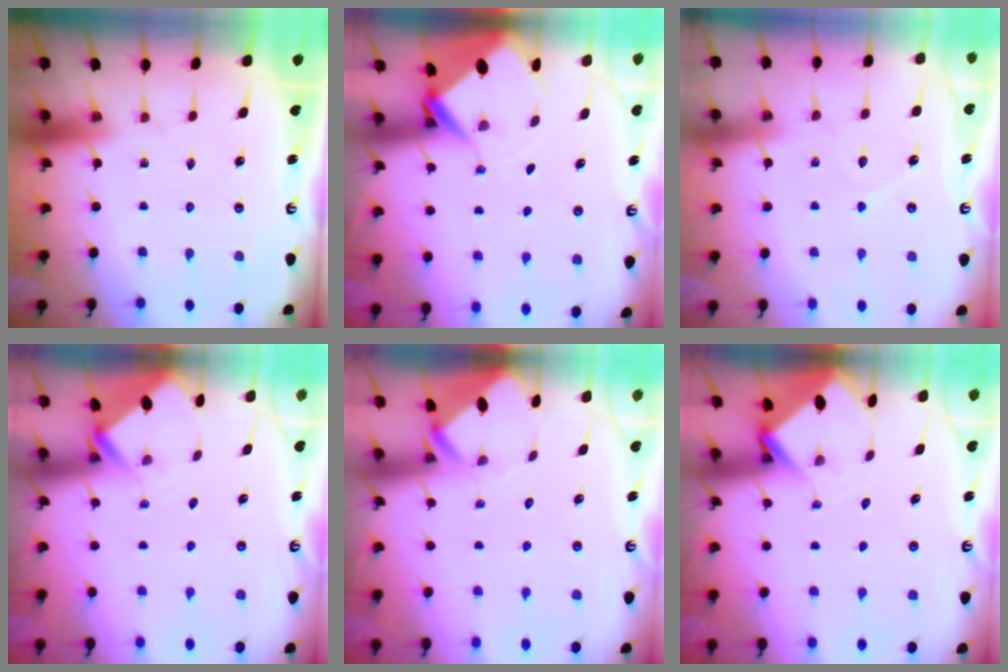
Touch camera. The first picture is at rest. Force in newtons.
{"total": 5.1, "press": 5.1, "slide": 0.4}
{"total": 4.9, "press": 4.8, "slide": 0.4}
{"total": 2.7, "press": 2.7, "slide": 0.2}
{"total": 3.6, "press": 3.6, "slide": 0.2}
{"total": 3.4, "press": 3.4, "slide": 0.2}